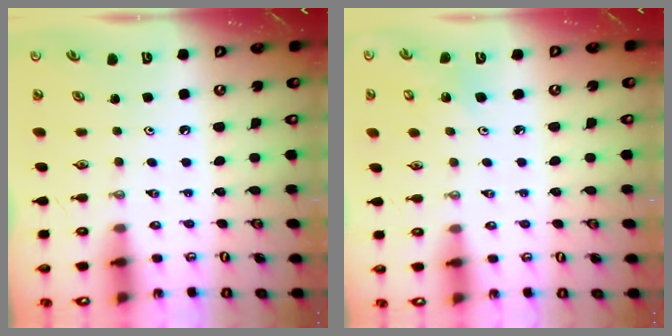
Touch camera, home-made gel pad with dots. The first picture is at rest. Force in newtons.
{"total": 4.5, "press": 4.5, "slide": 0.4}